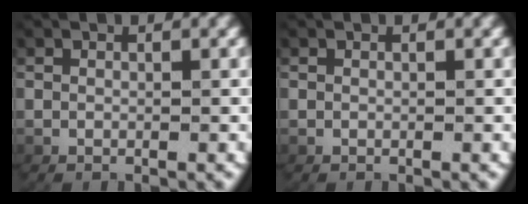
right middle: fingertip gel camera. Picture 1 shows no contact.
{"total": 0.0}